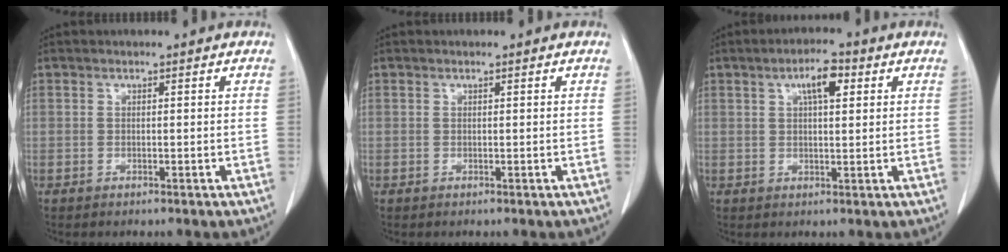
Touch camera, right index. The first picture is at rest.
{"total": 0.0}
{"total": 4.9, "force": [2.0, 1.4, 4.2], "torque": [-0.076, 0.009, 0.034]}